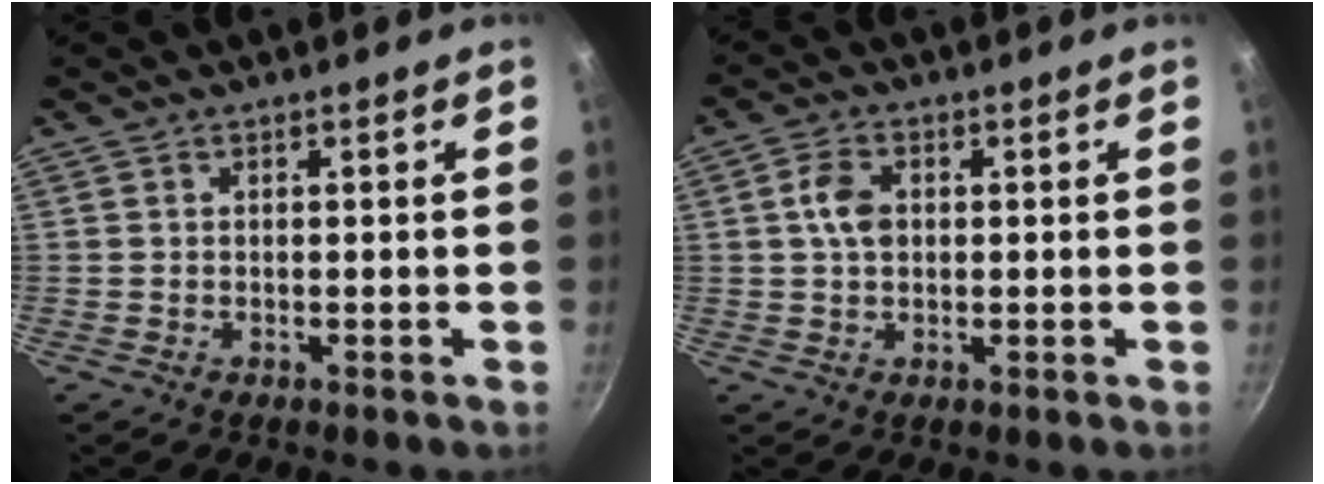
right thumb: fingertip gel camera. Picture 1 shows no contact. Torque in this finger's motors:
{"motor_torque": [-0.29, -0.24, 0.42, 0.43, 0.02]}